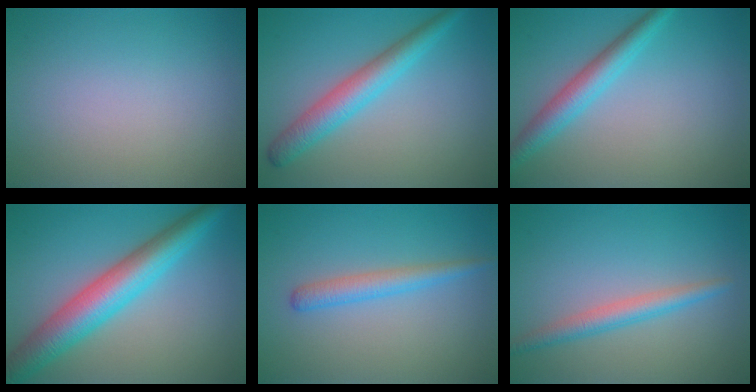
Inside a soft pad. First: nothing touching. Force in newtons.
{"total": 4.2, "press": 4.2, "slide": 0.1}
{"total": 3.4, "press": 3.4, "slide": 0.1}
{"total": 7.2, "press": 7.2, "slide": 0.1}
{"total": 2.4, "press": 2.4, "slide": 0.2}
{"total": 2.5, "press": 2.5, "slide": 0.0}